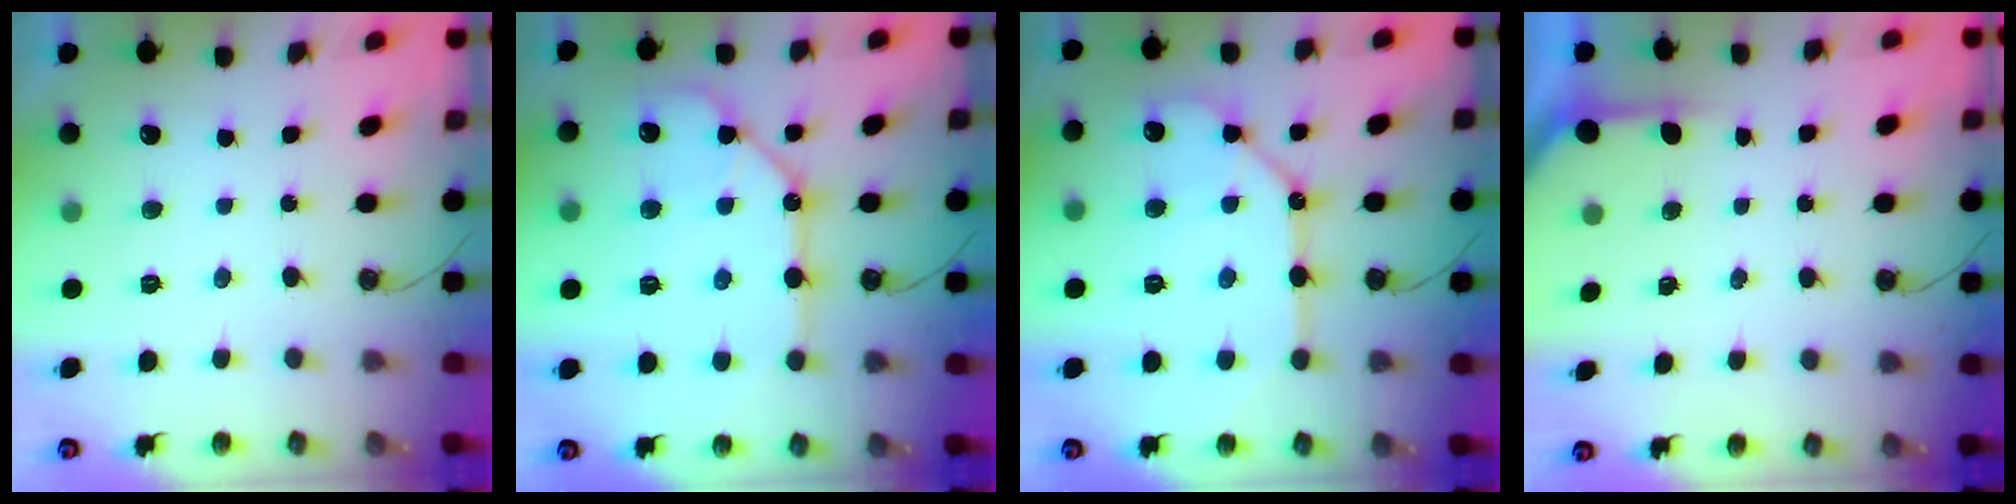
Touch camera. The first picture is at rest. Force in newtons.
{"total": 12.8, "press": 12.7, "slide": 1.3}
{"total": 11.8, "press": 11.7, "slide": 1.0}
{"total": 2.1, "press": 2.1, "slide": 0.3}